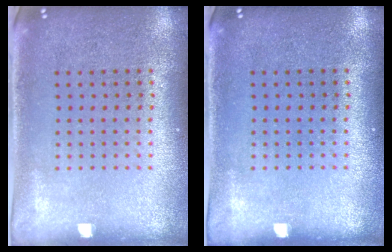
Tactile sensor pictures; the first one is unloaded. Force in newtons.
{"total": 0.0}